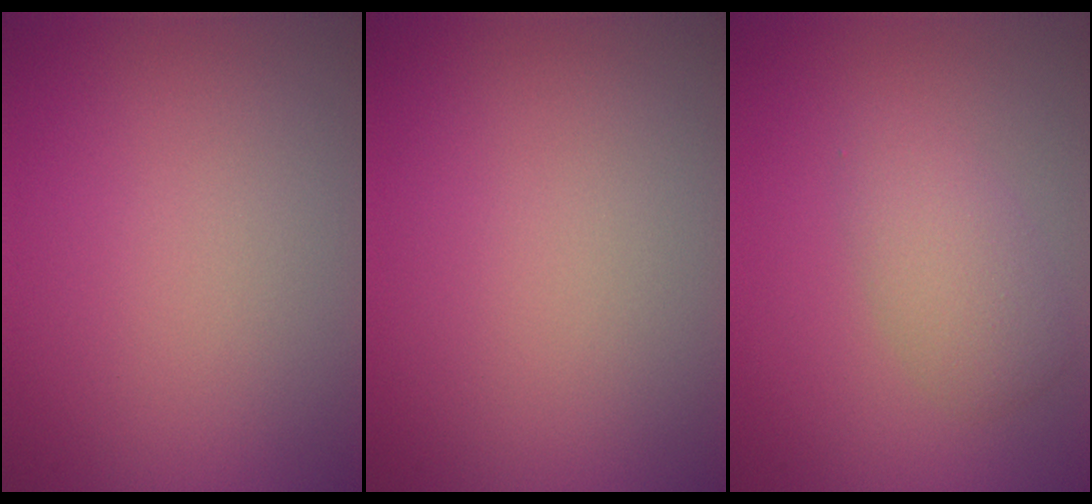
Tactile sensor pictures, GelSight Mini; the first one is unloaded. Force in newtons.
{"total": 0.0}
{"total": 2.9, "press": 2.9, "slide": 0.1}